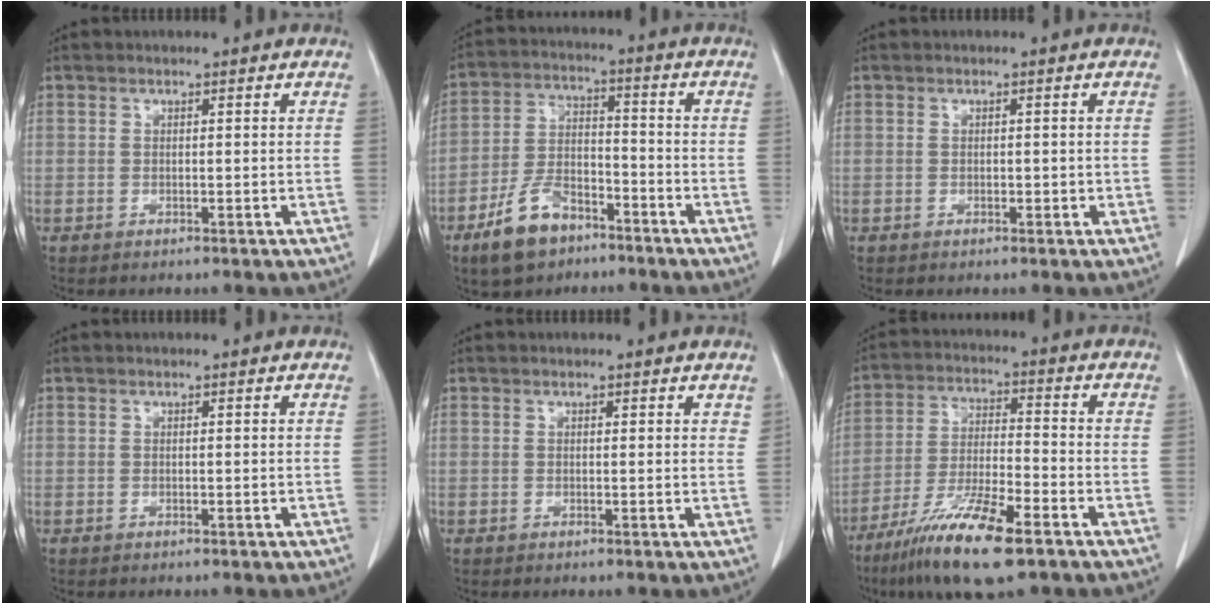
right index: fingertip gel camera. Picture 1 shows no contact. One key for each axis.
{"total": 8.7, "fx": -5.9, "fy": 3.9, "fz": 5.1, "tx": -0.118, "ty": 0.003, "tz": -0.114}
{"total": 0.9, "fx": -0.1, "fy": 0.7, "fz": 0.5, "tx": -0.003, "ty": 0.003, "tz": -0.001}
{"total": 0.0}
{"total": 1.1, "fx": 1.0, "fy": 0.5, "fz": 0.2, "tx": 0.007, "ty": 0.003, "tz": 0.009}
{"total": 12.8, "fx": -8.0, "fy": 1.7, "fz": 9.8, "tx": -0.188, "ty": -0.028, "tz": -0.143}